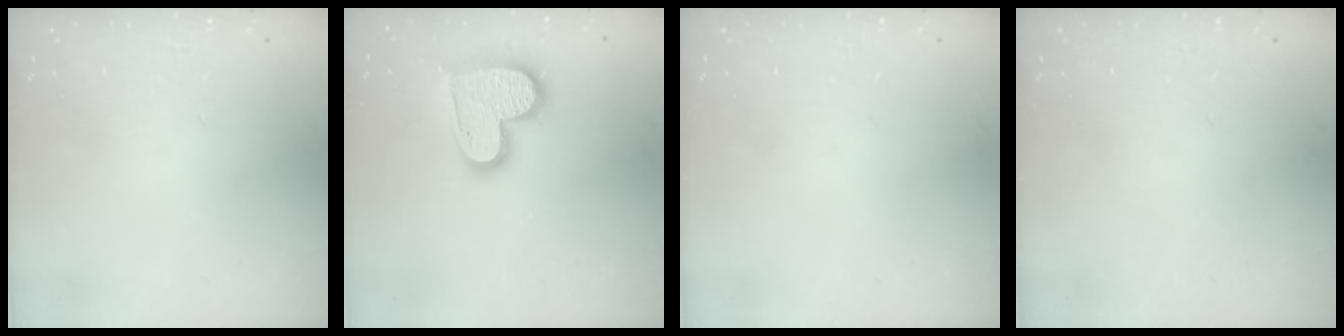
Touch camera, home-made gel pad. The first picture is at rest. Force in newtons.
{"total": 13.9, "press": 13.9, "slide": 1.2}
{"total": 0.0}
{"total": 0.0}